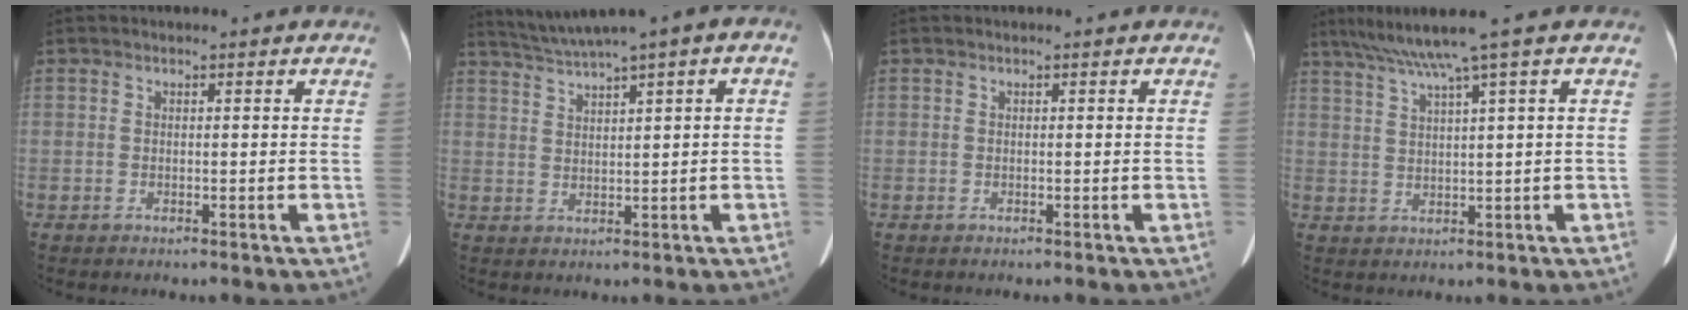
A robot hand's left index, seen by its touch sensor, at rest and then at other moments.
{"total": 6.1, "force": [3.7, 0.1, 4.9], "torque": [-0.090, 0.029, 0.069]}
{"total": 0.0}
{"total": 6.8, "force": [4.6, -1.9, 4.6], "torque": [-0.083, 0.018, 0.083]}